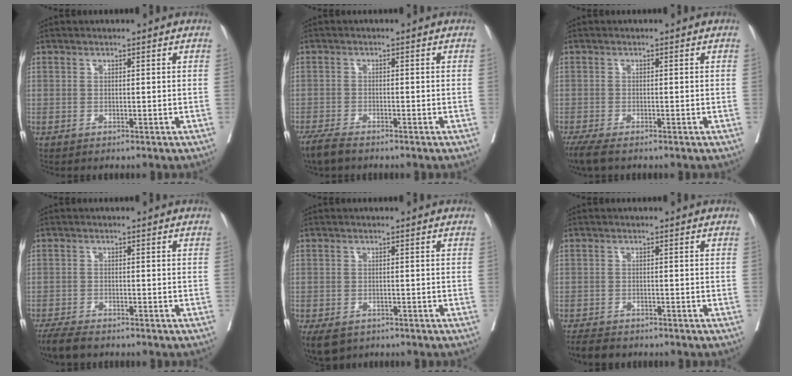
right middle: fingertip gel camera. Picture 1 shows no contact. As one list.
[{"total": 3.9, "force": [-3.3, 0.8, 2.1], "torque": [-0.042, -0.011, -0.059]}, {"total": 4.0, "force": [-3.1, 0.8, 2.4], "torque": [-0.046, -0.014, -0.054]}, {"total": 5.0, "force": [-4.2, 1.1, 2.3], "torque": [-0.042, -0.013, -0.073]}, {"total": 5.5, "force": [-3.8, 3.3, 2.3], "torque": [-0.035, -0.006, -0.056]}, {"total": 4.5, "force": [-3.9, 1.6, 1.5], "torque": [-0.027, -0.009, -0.062]}]